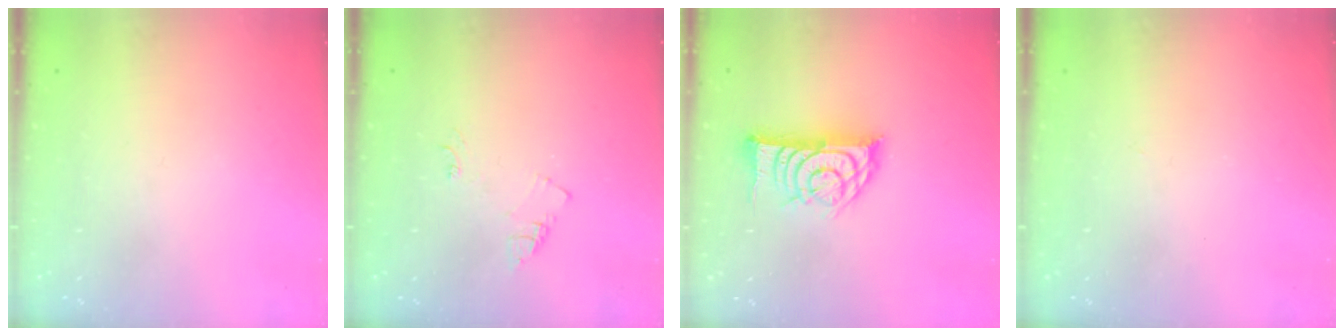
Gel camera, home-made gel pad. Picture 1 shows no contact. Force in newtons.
{"total": 5.5, "press": 5.5, "slide": 0.6}
{"total": 15.6, "press": 15.6, "slide": 0.3}
{"total": 2.8, "press": 2.8, "slide": 0.4}